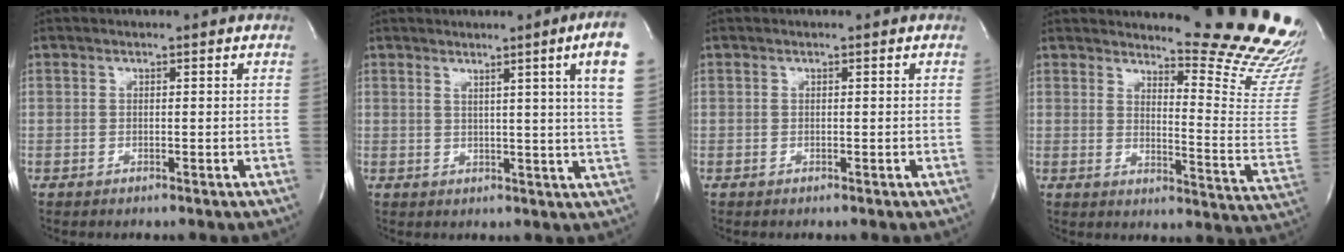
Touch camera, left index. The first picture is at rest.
{"total": 9.4, "force": [4.9, -2.2, 7.7], "torque": [-0.097, -0.031, 0.043]}
{"total": 0.0}
{"total": 18.1, "force": [17.0, 0.3, 6.3], "torque": [-0.083, -0.154, 0.190]}